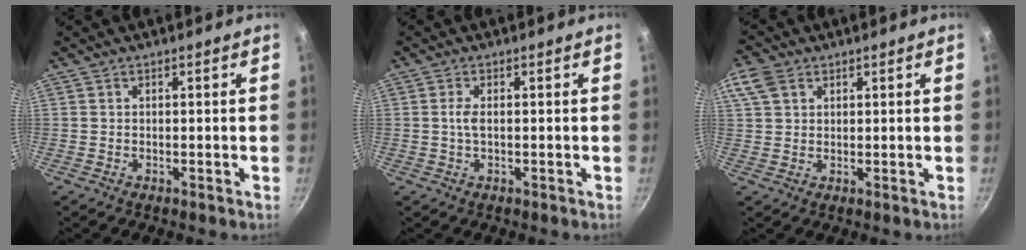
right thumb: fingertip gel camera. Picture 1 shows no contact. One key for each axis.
{"total": 1.9, "fx": 0.0, "fy": 0.7, "fz": 1.8, "tx": -0.045, "ty": 0.002, "tz": -0.001}
{"total": 5.7, "fx": 2.6, "fy": 4.0, "fz": 3.0, "tx": -0.056, "ty": 0.003, "tz": 0.048}